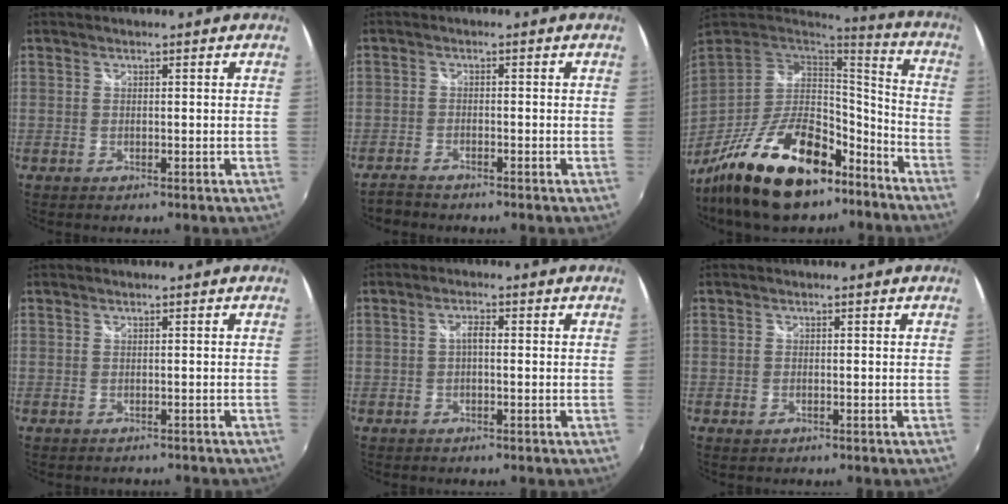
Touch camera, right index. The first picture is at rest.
{"total": 3.3, "force": [-3.0, 0.9, 1.0], "torque": [-0.034, -0.009, -0.058]}
{"total": 25.3, "force": [-16.5, 11.2, 15.6], "torque": [-0.289, -0.003, -0.256]}
{"total": 1.3, "force": [-1.1, 0.5, 0.4], "torque": [-0.012, -0.006, -0.014]}
{"total": 1.7, "force": [-0.2, 0.7, 1.6], "torque": [-0.031, 0.007, -0.006]}
{"total": 0.8, "force": [-0.3, 0.7, 0.4], "torque": [-0.007, -0.001, -0.004]}